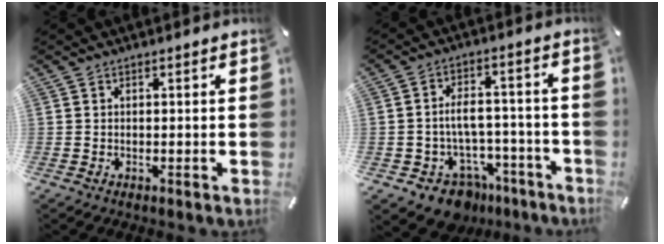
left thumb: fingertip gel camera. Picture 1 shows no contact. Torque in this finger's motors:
{"motor_torque": [1.20, 1.96, 0.50, 0.47, 0.02]}